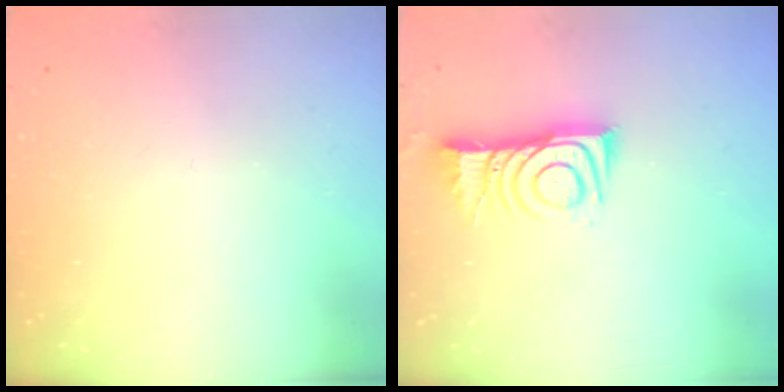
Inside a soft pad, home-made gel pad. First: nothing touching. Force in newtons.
{"total": 10.1, "press": 10.0, "slide": 0.9}